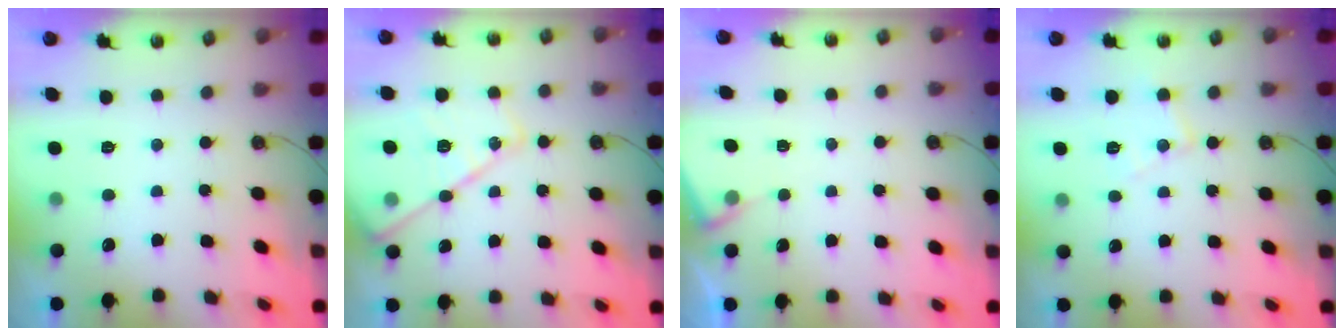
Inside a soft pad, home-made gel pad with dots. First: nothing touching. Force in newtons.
{"total": 16.0, "press": 15.9, "slide": 1.5}
{"total": 4.0, "press": 4.0, "slide": 0.4}
{"total": 8.7, "press": 8.7, "slide": 0.7}